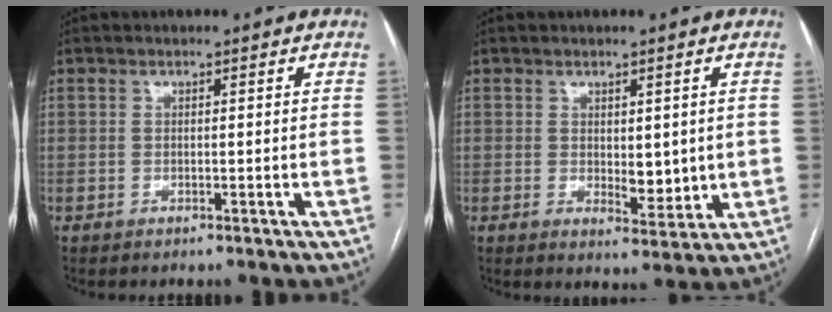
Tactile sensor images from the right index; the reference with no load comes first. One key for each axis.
{"total": 4.4, "fx": 0.4, "fy": 2.2, "fz": 3.8, "tx": -0.054, "ty": -0.013, "tz": 0.015}